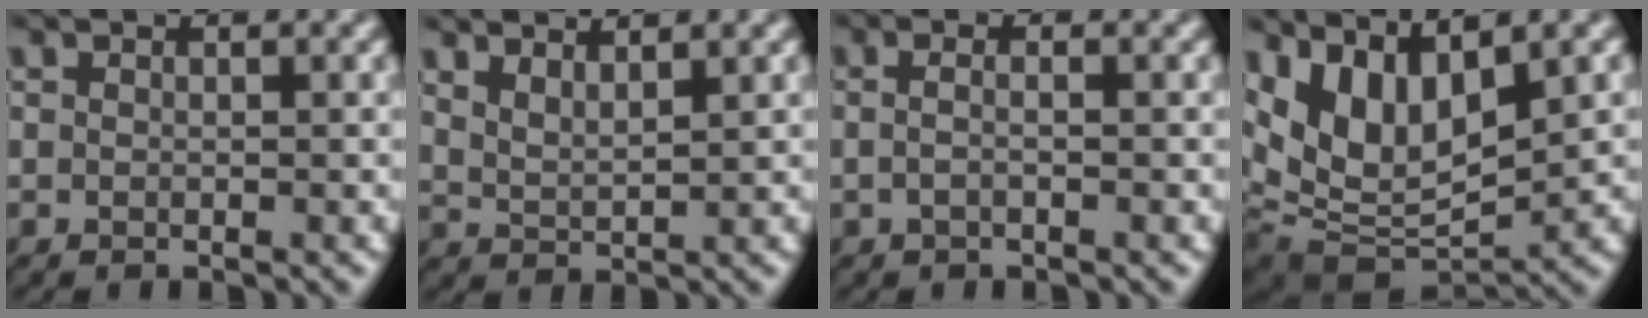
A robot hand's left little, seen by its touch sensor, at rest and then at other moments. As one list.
[{"total": 2.3, "force": [2.0, 0.3, 1.2], "torque": [-0.025, 0.002, 0.042]}, {"total": 1.6, "force": [-0.1, 0.5, 1.5], "torque": [-0.022, -0.002, -0.011]}, {"total": 10.2, "force": [2.8, 5.0, 8.4], "torque": [-0.168, -0.008, 0.056]}]